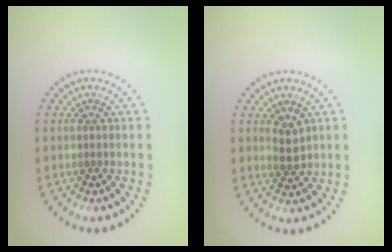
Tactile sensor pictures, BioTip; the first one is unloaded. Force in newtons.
{"total": 1.8, "press": 1.8, "slide": 0.6}